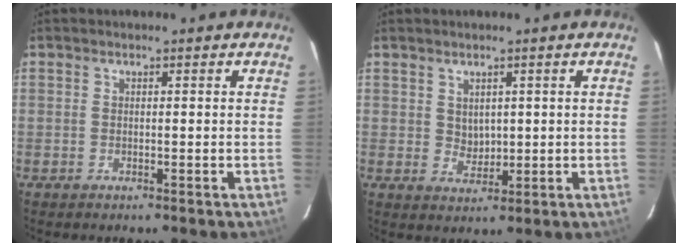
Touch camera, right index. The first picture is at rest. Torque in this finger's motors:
{"motor_torque": [-0.08, 0.07, 0.04, 0.00]}